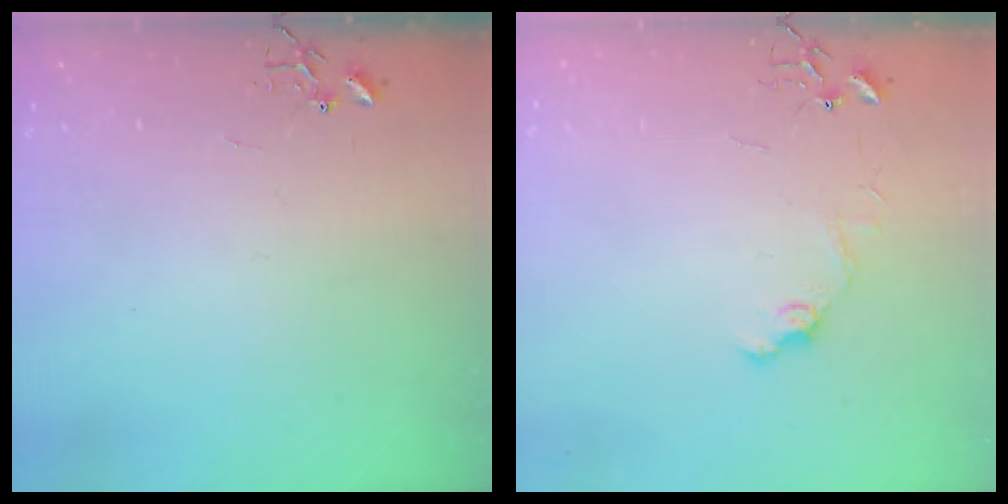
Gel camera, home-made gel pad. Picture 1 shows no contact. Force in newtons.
{"total": 8.2, "press": 8.2, "slide": 0.8}